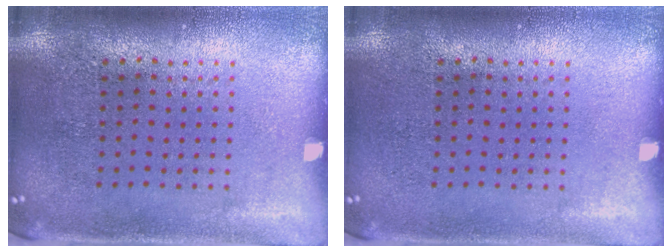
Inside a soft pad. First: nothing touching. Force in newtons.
{"total": 0.0}